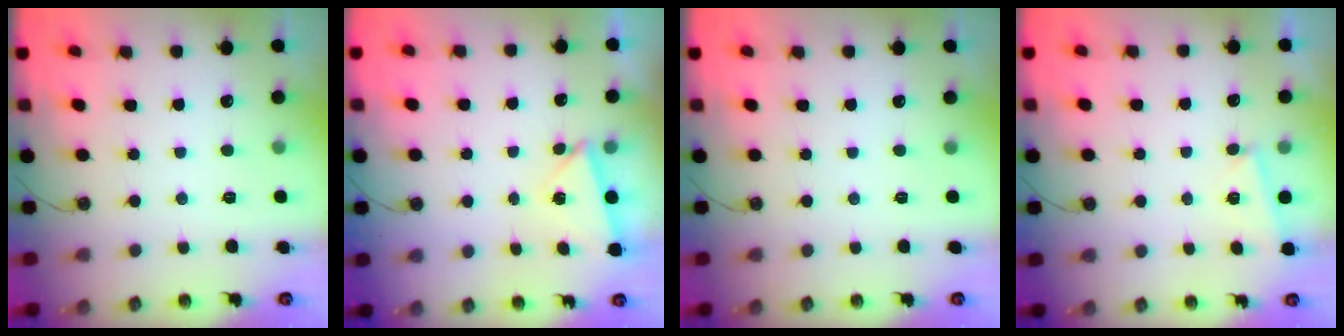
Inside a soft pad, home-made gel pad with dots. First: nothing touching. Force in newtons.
{"total": 2.5, "press": 1.9, "slide": 1.6}
{"total": 0.0}
{"total": 2.9, "press": 2.4, "slide": 1.5}